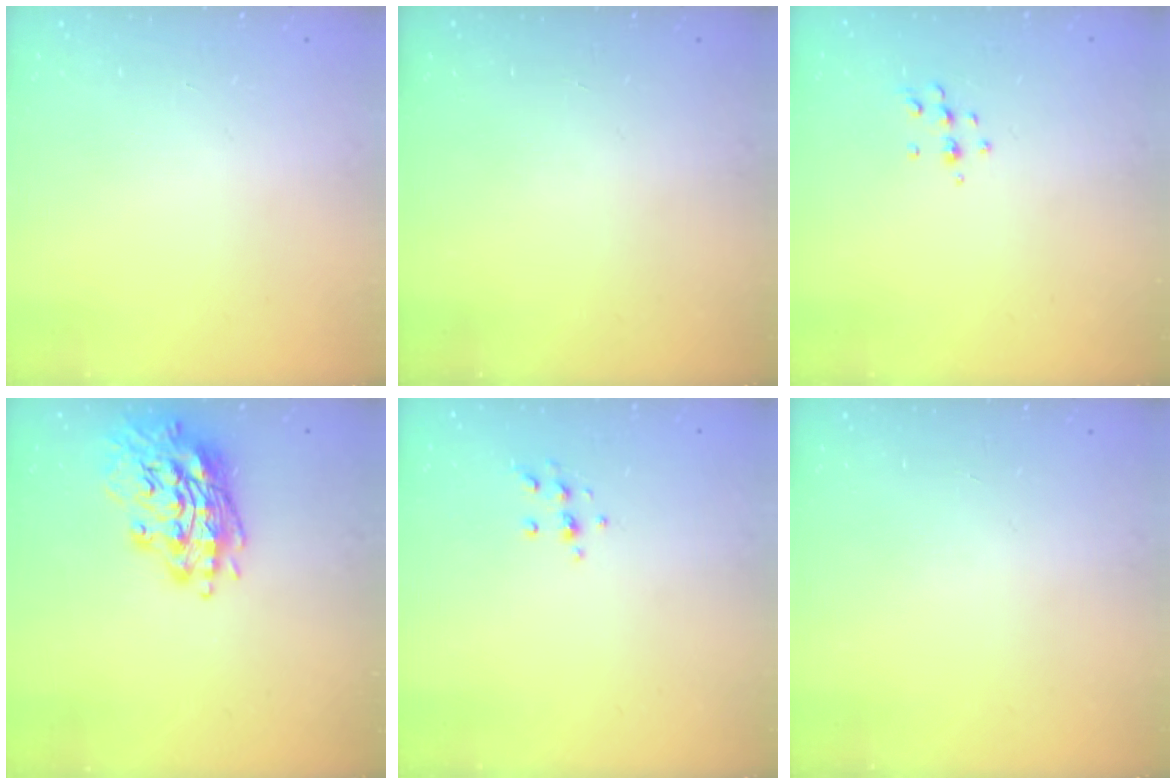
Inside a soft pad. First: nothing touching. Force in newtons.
{"total": 0.0}
{"total": 5.7, "press": 5.6, "slide": 1.0}
{"total": 17.1, "press": 16.9, "slide": 2.4}
{"total": 6.2, "press": 6.2, "slide": 0.8}
{"total": 0.0}